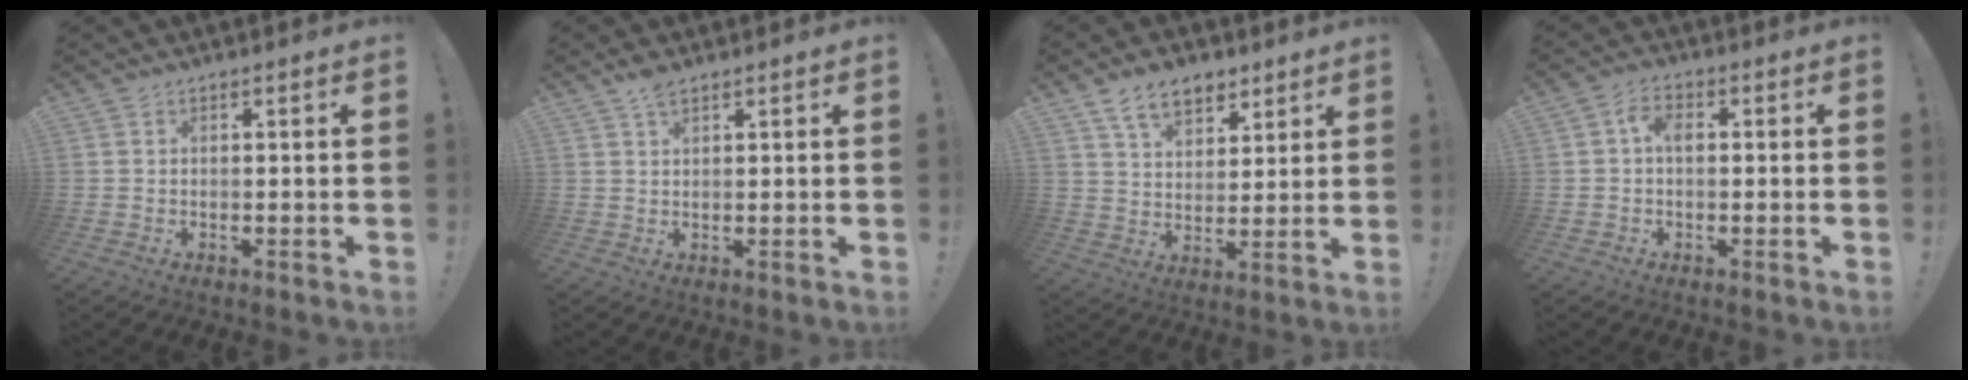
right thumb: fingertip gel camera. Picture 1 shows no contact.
{"total": 3.3, "force": [2.3, 1.2, 2.1], "torque": [-0.031, -0.010, 0.040]}
{"total": 10.8, "force": [6.8, 6.5, 5.3], "torque": [-0.079, -0.029, 0.130]}
{"total": 4.1, "force": [0.4, 2.4, 3.3], "torque": [-0.072, 0.007, 0.005]}